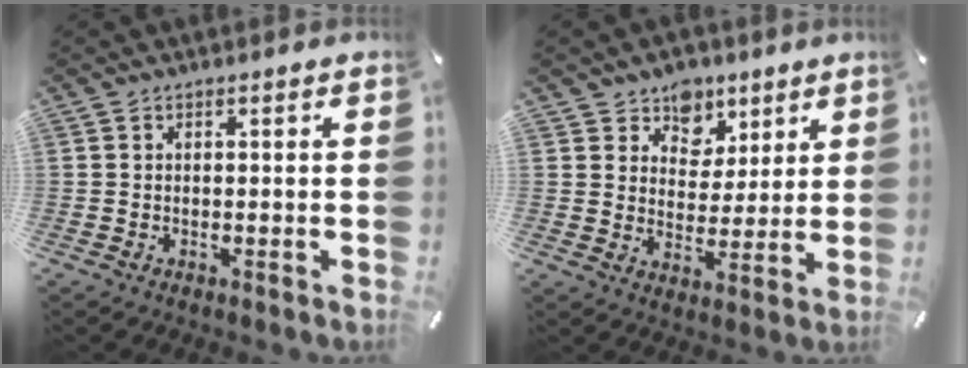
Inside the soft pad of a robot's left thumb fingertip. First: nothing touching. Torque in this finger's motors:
{"motor_torque": [0.06, 0.04, 0.61, -0.59, 0.09]}